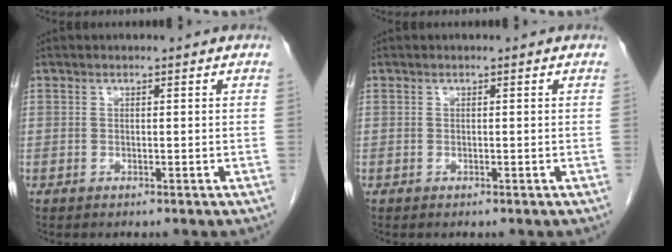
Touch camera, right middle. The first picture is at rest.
{"total": 0.0}